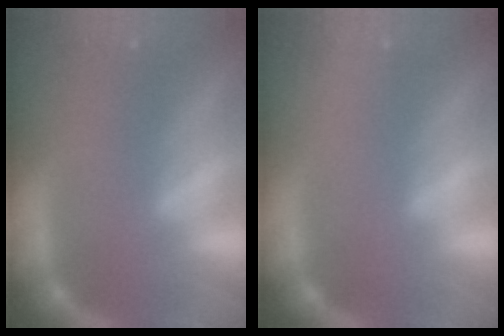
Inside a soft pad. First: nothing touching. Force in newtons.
{"total": 1.4}